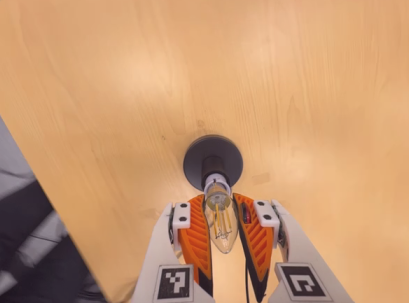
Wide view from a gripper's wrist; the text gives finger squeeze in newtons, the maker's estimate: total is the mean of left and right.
{"total": 22.6, "left": 21.7, "right": 23.4}